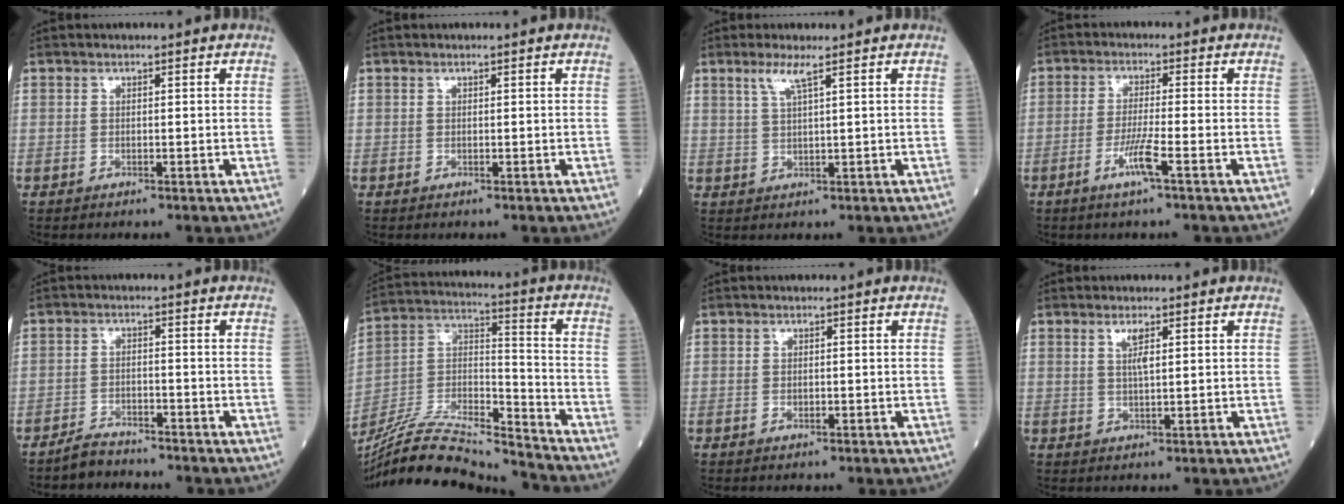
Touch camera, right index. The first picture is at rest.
{"total": 0.0}
{"total": 3.1, "force": [1.8, -0.3, 2.4], "torque": [-0.057, 0.001, 0.040]}
{"total": 4.7, "force": [-2.2, -0.4, 4.1], "torque": [-0.083, -0.009, -0.045]}
{"total": 3.3, "force": [-3.2, 0.8, 0.4], "torque": [-0.014, -0.005, -0.058]}
{"total": 20.2, "force": [-18.9, 1.3, 7.2], "torque": [-0.159, 0.009, -0.336]}
{"total": 1.0, "force": [-0.2, 0.5, 0.8], "torque": [-0.017, -0.001, -0.003]}
{"total": 2.4, "force": [1.0, 0.3, 2.2], "torque": [-0.045, 0.000, 0.020]}